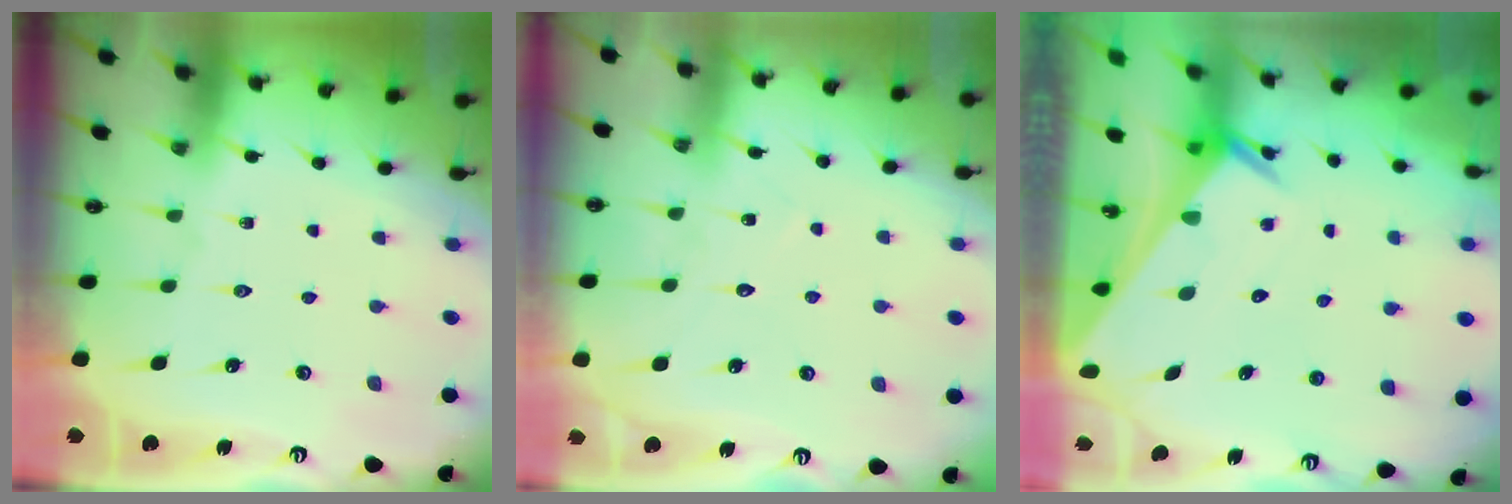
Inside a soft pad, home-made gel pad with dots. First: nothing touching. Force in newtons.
{"total": 5.8, "press": 5.8, "slide": 0.4}
{"total": 2.4, "press": 2.4, "slide": 0.2}